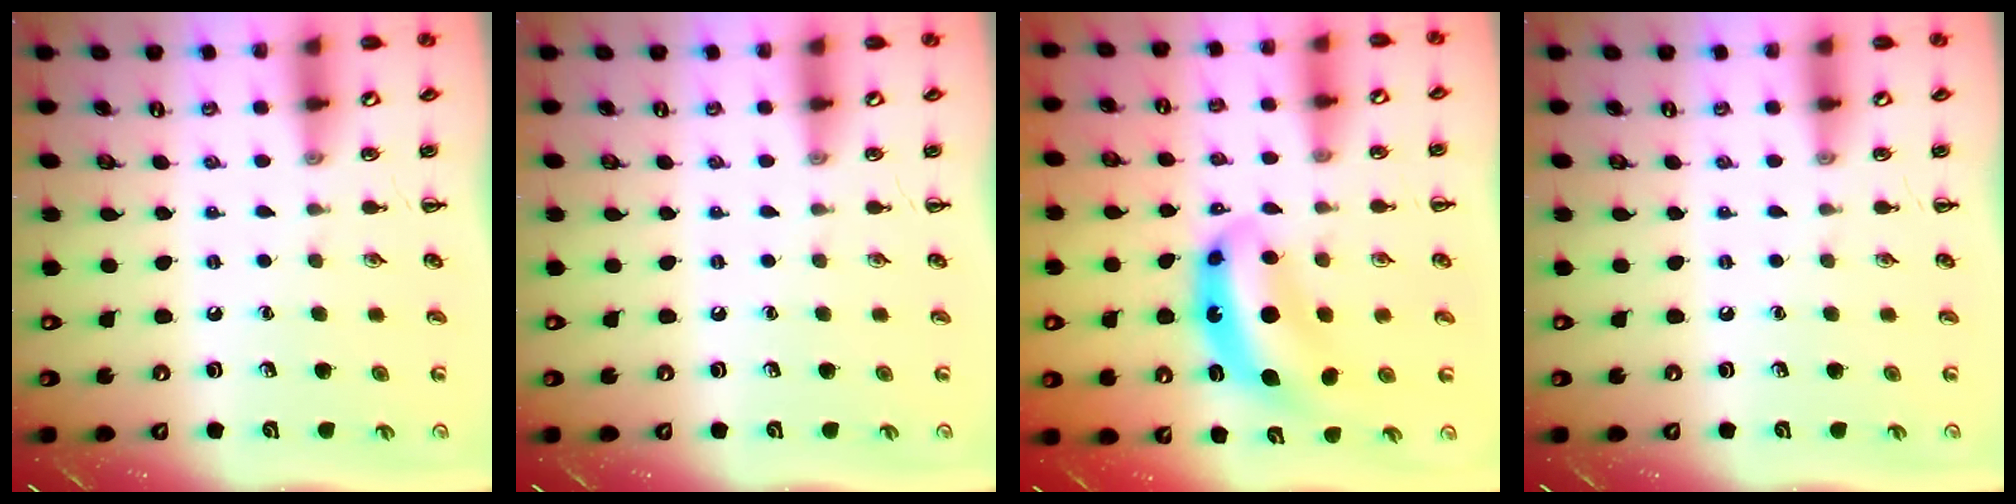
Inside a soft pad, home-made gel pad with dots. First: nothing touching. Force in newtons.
{"total": 0.0}
{"total": 8.8, "press": 8.5, "slide": 2.1}
{"total": 0.0}